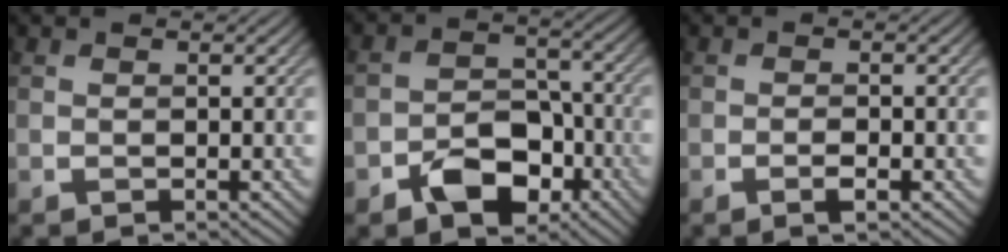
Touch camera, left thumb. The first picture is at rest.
{"total": 7.4, "force": [-4.2, 4.7, 4.0], "torque": [-0.060, -0.001, -0.082]}
{"total": 1.5, "force": [-0.8, 0.3, 1.3], "torque": [-0.022, 0.002, -0.016]}